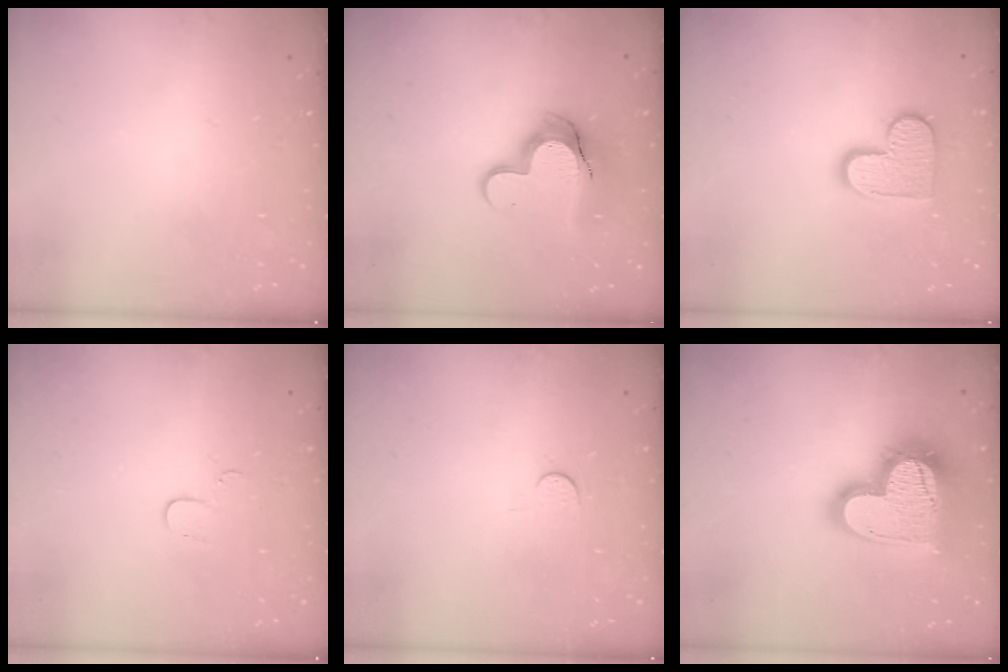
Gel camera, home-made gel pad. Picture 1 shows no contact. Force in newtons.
{"total": 11.8, "press": 11.8, "slide": 1.0}
{"total": 11.0, "press": 11.0, "slide": 0.7}
{"total": 3.5, "press": 3.5, "slide": 0.4}
{"total": 2.8, "press": 2.8, "slide": 0.4}
{"total": 23.6, "press": 23.5, "slide": 2.1}